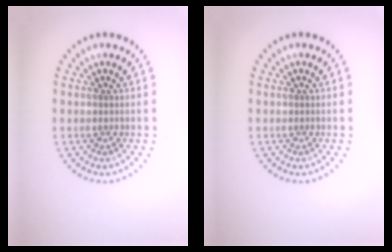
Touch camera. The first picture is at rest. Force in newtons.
{"total": 0.0}